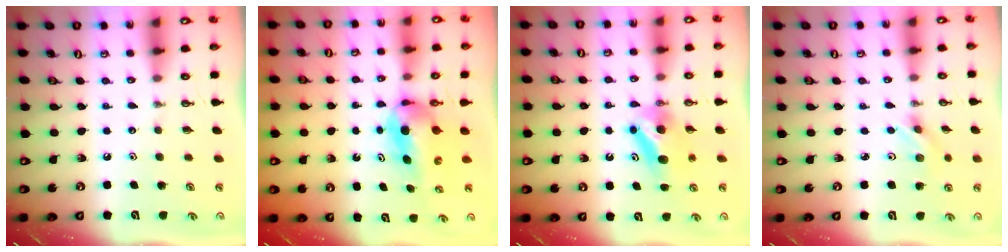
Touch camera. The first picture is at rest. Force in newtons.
{"total": 5.9, "press": 5.5, "slide": 2.1}
{"total": 6.6, "press": 6.5, "slide": 1.2}
{"total": 2.0, "press": 1.9, "slide": 0.4}